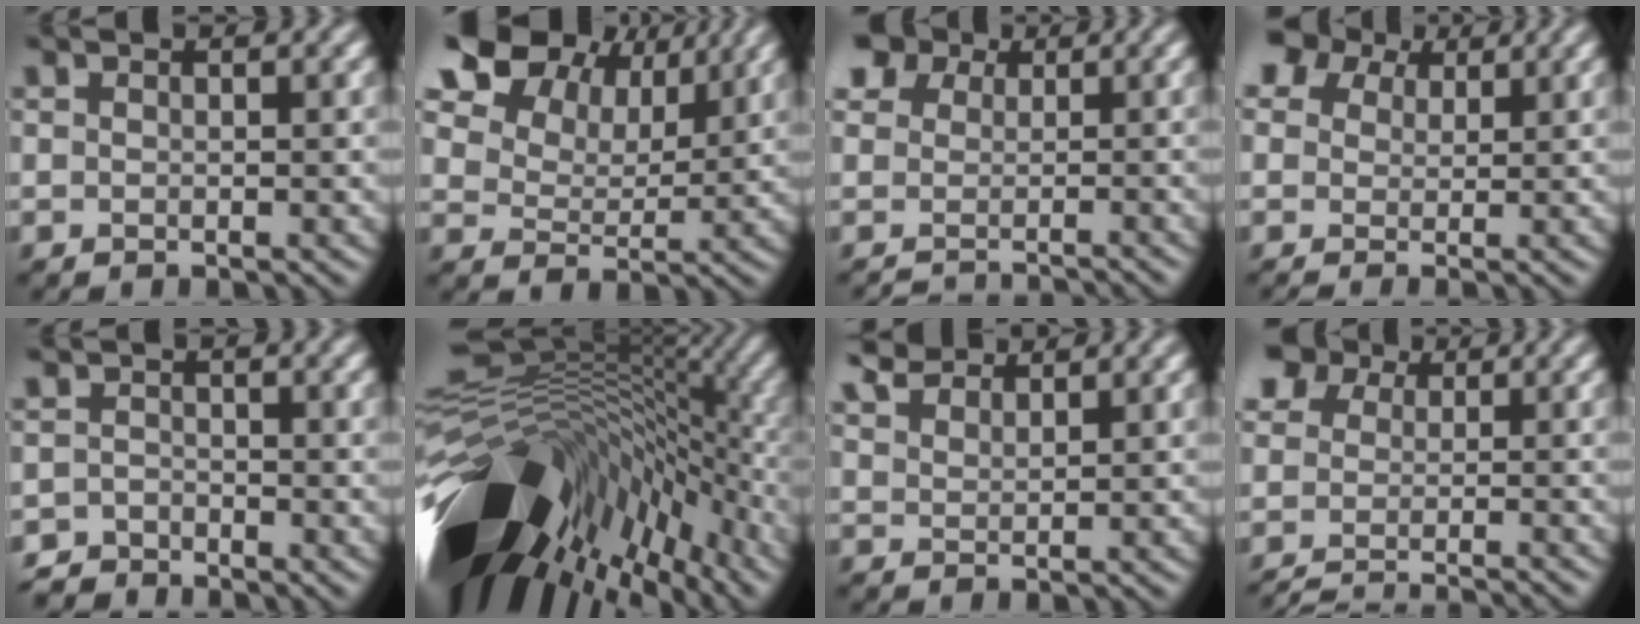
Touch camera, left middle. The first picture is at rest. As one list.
[{"total": 12.9, "force": [7.9, 7.9, 6.4], "torque": [-0.142, 0.014, 0.150]}, {"total": 4.4, "force": [0.0, 3.9, 2.0], "torque": [-0.008, -0.004, 0.004]}, {"total": 4.5, "force": [2.4, 3.1, 2.2], "torque": [-0.044, 0.007, 0.037]}, {"total": 3.0, "force": [-2.6, 1.6, 0.0], "torque": [0.018, 0.003, -0.049]}, {"total": 17.1, "force": [-4.3, 9.4, 13.7], "torque": [-0.209, 0.000, -0.058]}, {"total": 3.4, "force": [3.1, 0.9, 1.1], "torque": [-0.029, 0.013, 0.057]}, {"total": 6.0, "force": [-2.9, 4.0, 3.4], "torque": [-0.025, -0.012, -0.044]}]